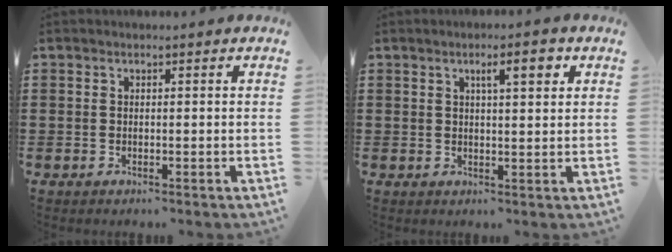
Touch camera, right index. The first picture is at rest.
{"total": 4.1, "force": [1.7, 0.8, 3.7], "torque": [-0.060, 0.001, 0.022]}